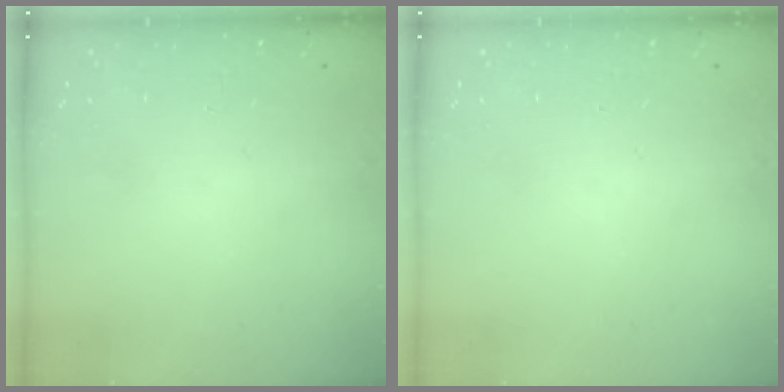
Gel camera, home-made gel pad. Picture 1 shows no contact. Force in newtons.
{"total": 0.0}